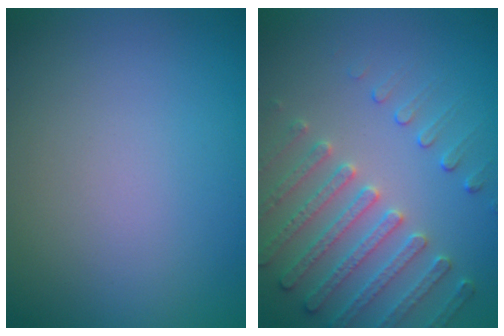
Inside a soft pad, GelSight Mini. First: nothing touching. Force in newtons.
{"total": 3.7, "press": 3.7, "slide": 0.3}